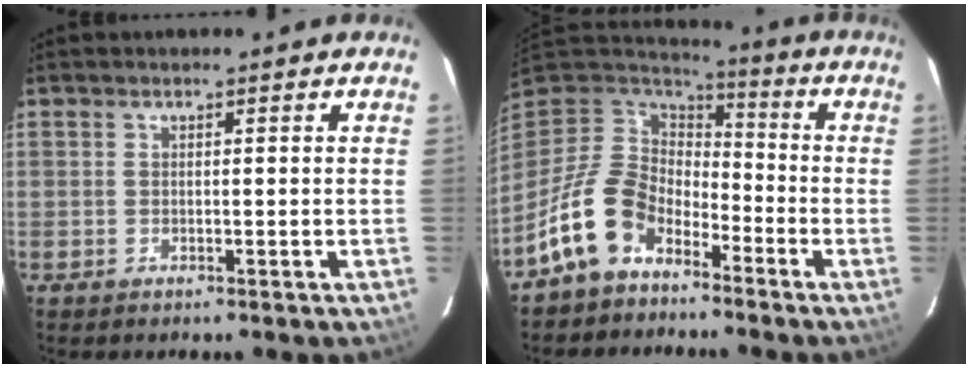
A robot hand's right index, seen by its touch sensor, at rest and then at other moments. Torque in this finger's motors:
{"motor_torque": [0.71, -0.68, -0.23, -0.21]}